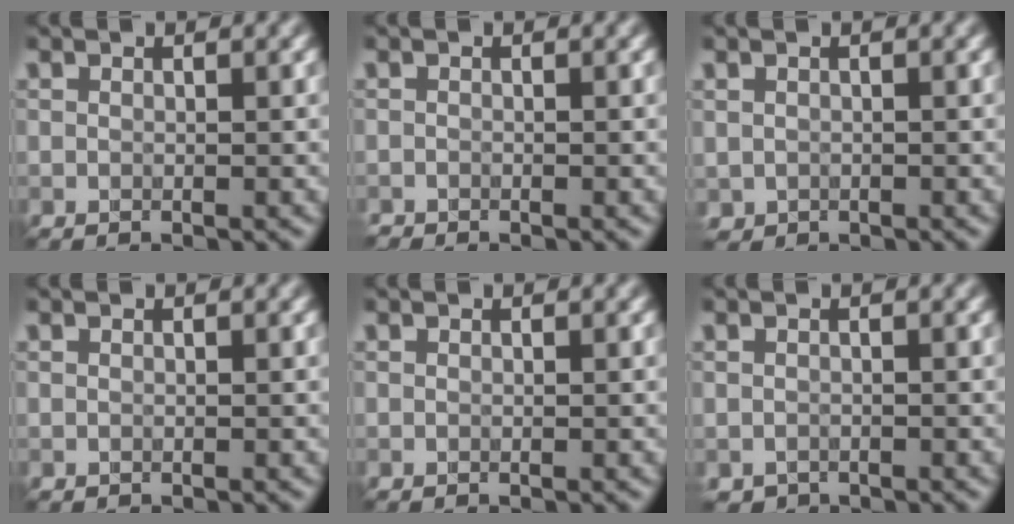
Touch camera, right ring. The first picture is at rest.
{"total": 0.7, "force": [-0.7, 0.1, -0.1], "torque": [0.005, -0.003, -0.017]}
{"total": 0.7, "force": [-0.1, 0.7, -0.2], "torque": [0.011, -0.003, -0.005]}
{"total": 0.0}
{"total": 0.0}
{"total": 0.8, "force": [-0.6, 0.5, -0.2], "torque": [0.009, -0.001, -0.013]}